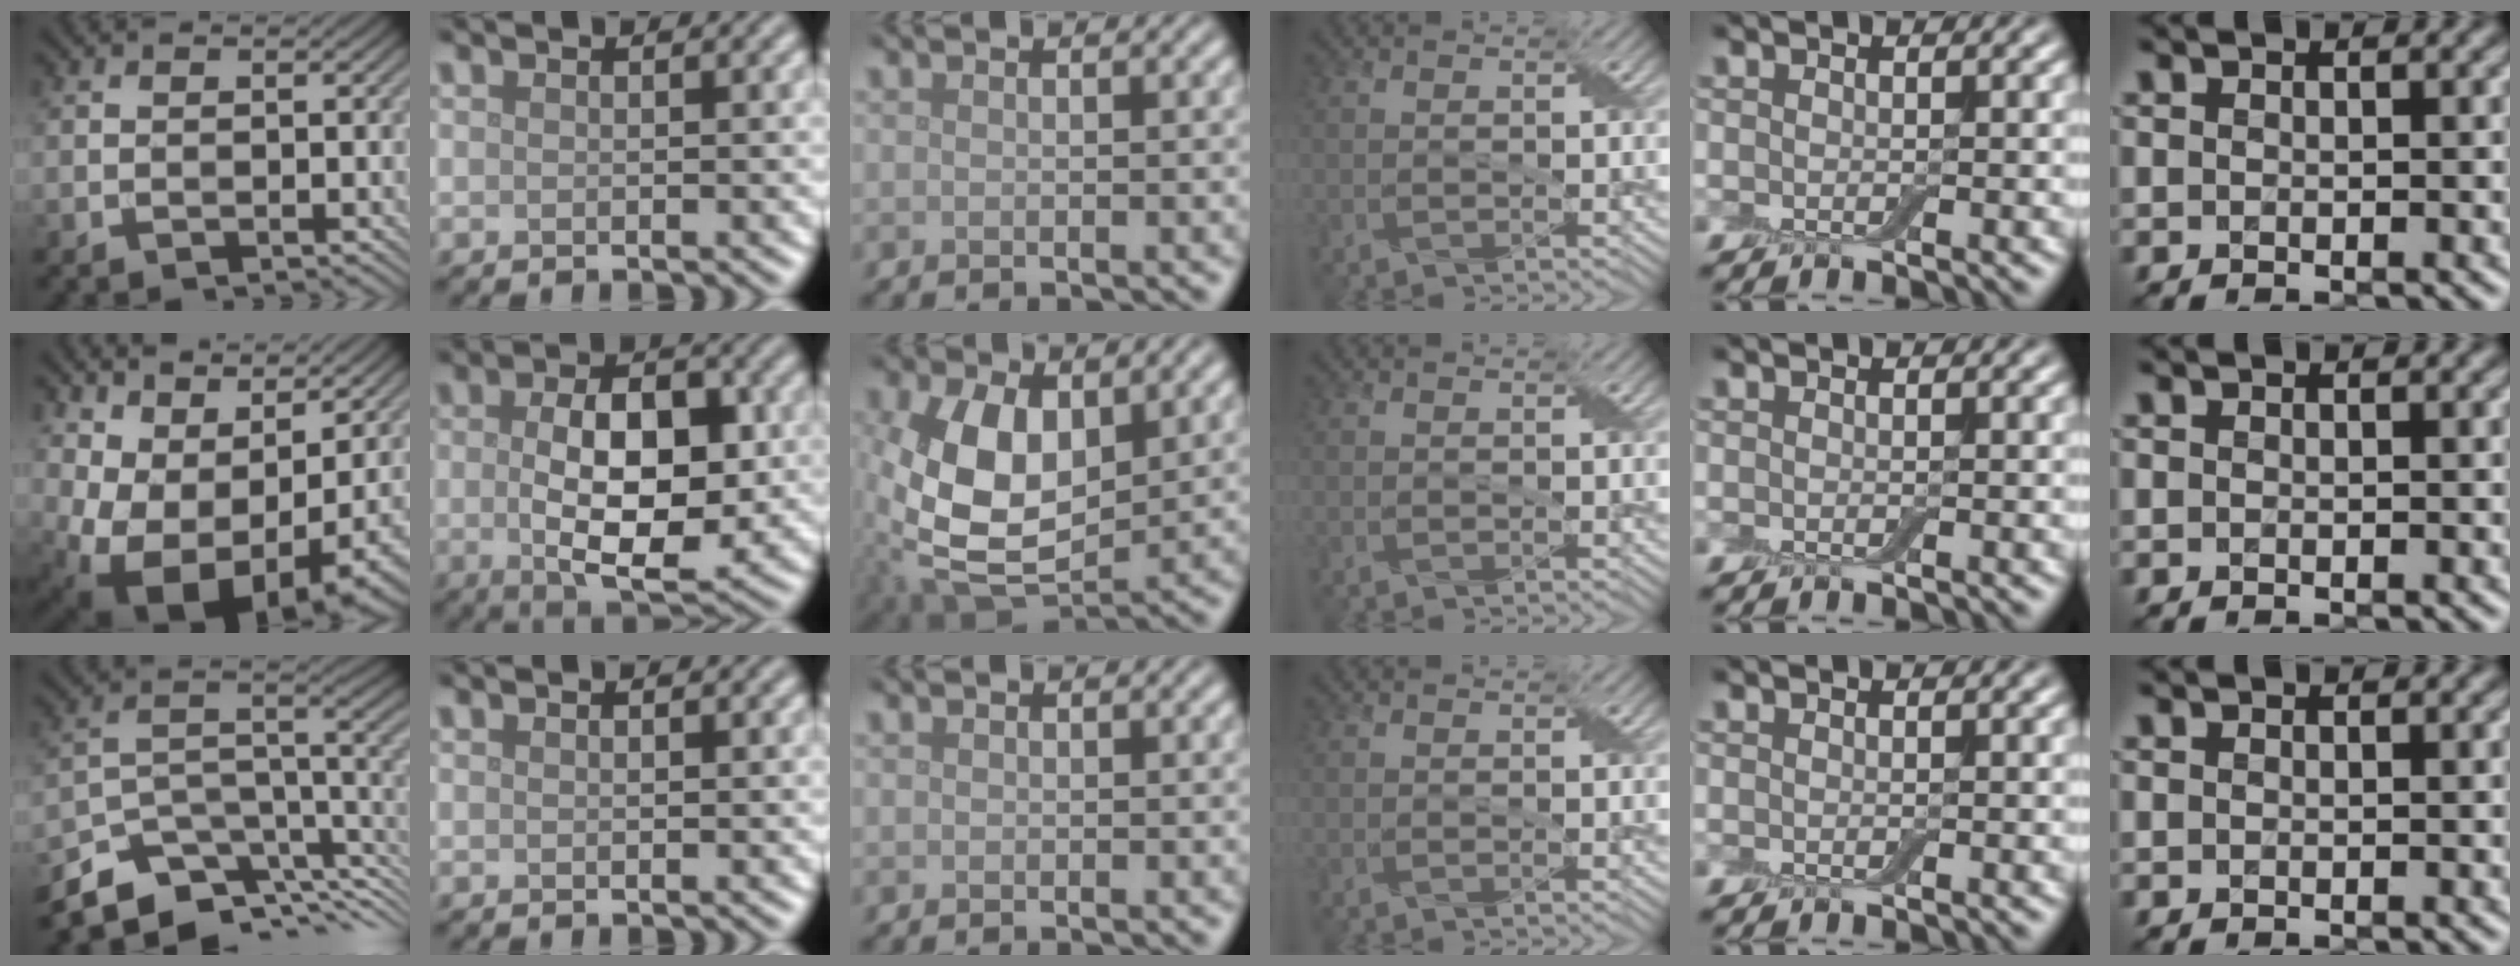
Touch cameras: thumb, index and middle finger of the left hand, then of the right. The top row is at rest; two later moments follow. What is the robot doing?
{"motion": "peel", "object": "aluminum foil"}